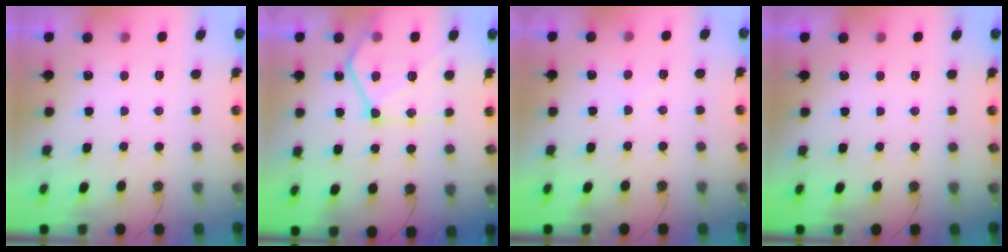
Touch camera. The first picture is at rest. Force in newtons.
{"total": 16.9, "press": 16.8, "slide": 1.6}
{"total": 3.2, "press": 3.2, "slide": 0.4}
{"total": 0.0}